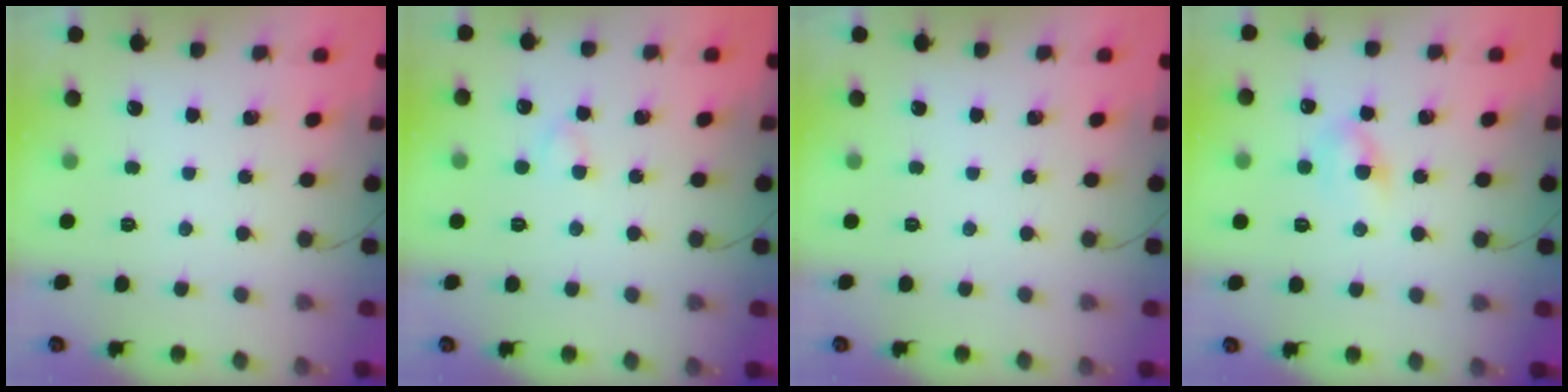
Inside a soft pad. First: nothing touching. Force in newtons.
{"total": 2.1, "press": 1.9, "slide": 0.9}
{"total": 0.0}
{"total": 5.6, "press": 5.4, "slide": 1.3}